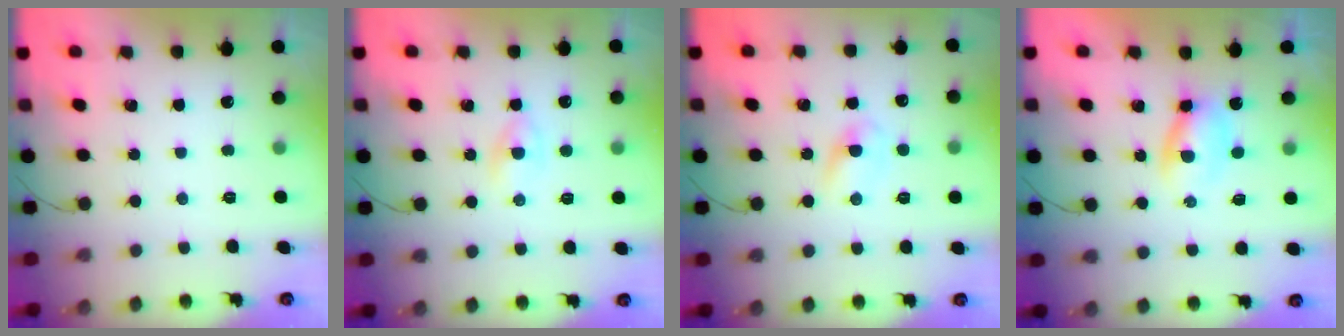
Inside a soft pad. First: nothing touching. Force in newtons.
{"total": 2.7, "press": 2.4, "slide": 1.1}
{"total": 2.9, "press": 2.7, "slide": 1.2}
{"total": 2.8, "press": 2.5, "slide": 1.2}